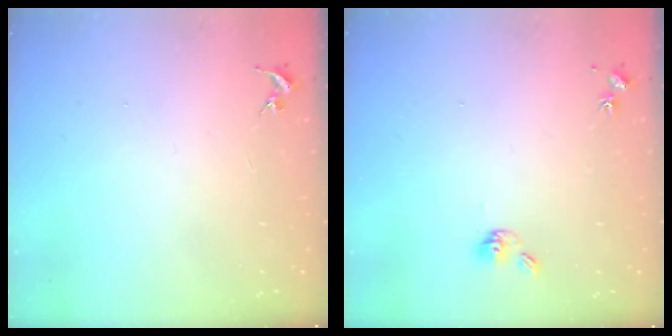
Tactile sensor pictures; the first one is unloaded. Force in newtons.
{"total": 6.0, "press": 5.6, "slide": 2.1}